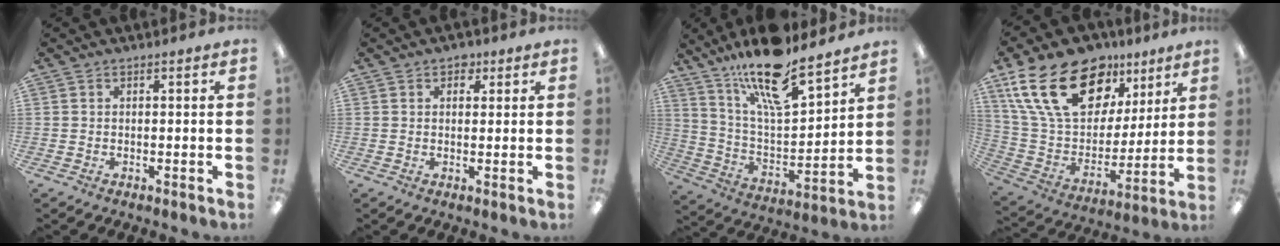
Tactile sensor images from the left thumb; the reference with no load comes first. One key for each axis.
{"total": 2.8, "fx": 1.6, "fy": 1.8, "fz": 1.3, "tx": -0.004, "ty": -0.003, "tz": 0.023}
{"total": 18.4, "fx": 14.2, "fy": 5.1, "fz": 10.5, "tx": -0.189, "ty": -0.085, "tz": 0.242}
{"total": 25.0, "fx": 13.5, "fy": 14.5, "fz": 15.3, "tx": -0.283, "ty": -0.056, "tz": 0.243}